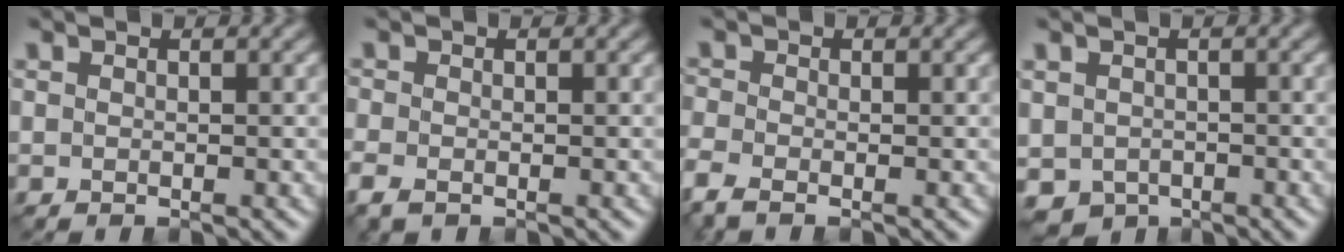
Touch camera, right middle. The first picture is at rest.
{"total": 1.8, "force": [-1.2, 1.0, 1.0], "torque": [-0.032, -0.006, -0.031]}
{"total": 2.4, "force": [-1.7, 0.8, 1.3], "torque": [-0.043, -0.008, -0.050]}
{"total": 3.2, "force": [-1.5, 2.4, 1.5], "torque": [-0.037, -0.008, -0.030]}